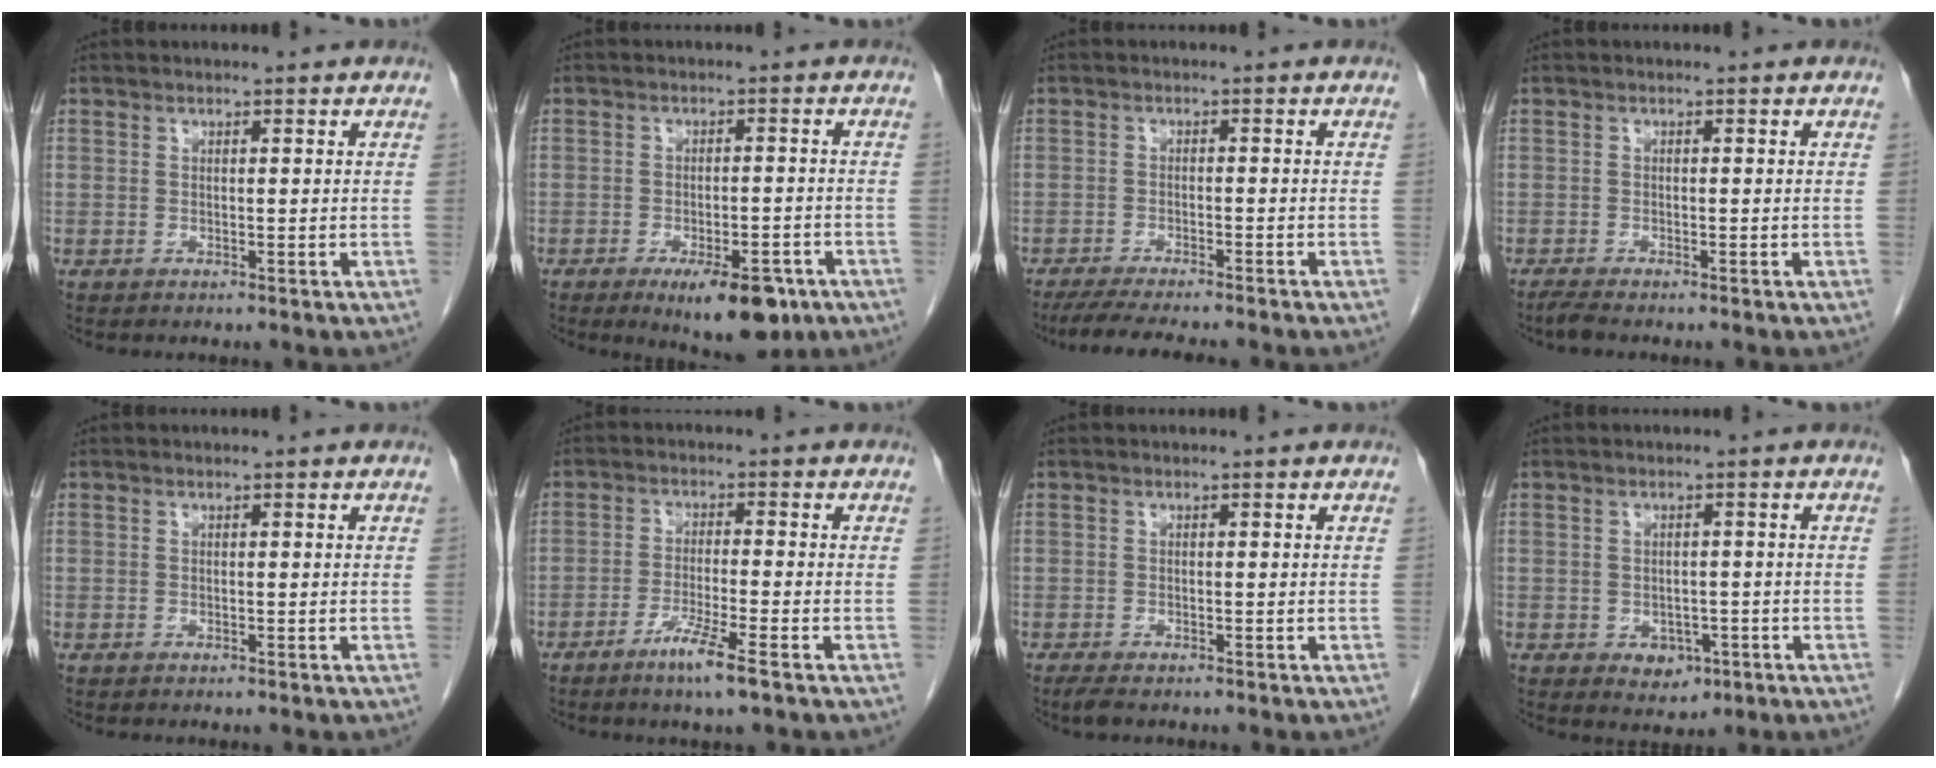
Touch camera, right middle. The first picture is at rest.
{"total": 9.6, "force": [-5.8, 3.4, 6.8], "torque": [-0.087, -0.006, -0.078]}
{"total": 8.1, "force": [-7.0, 0.1, 4.1], "torque": [-0.052, -0.018, -0.111]}
{"total": 1.3, "force": [-1.1, -0.2, 0.6], "torque": [-0.023, -0.006, -0.025]}
{"total": 0.0}
{"total": 5.5, "force": [-3.5, -0.4, 4.3], "torque": [-0.081, -0.011, -0.068]}
{"total": 2.0, "force": [-1.6, 0.5, 1.2], "torque": [-0.027, -0.006, -0.024]}
{"total": 3.5, "force": [-1.5, 2.5, 1.9], "torque": [-0.020, 0.002, -0.009]}